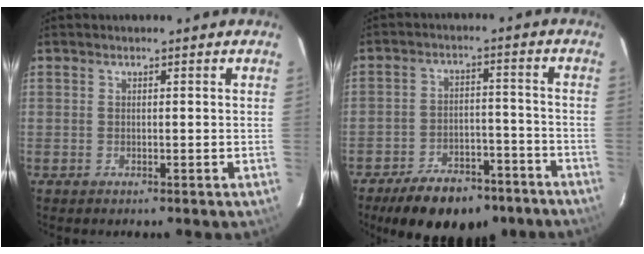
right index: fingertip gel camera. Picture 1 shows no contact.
{"total": 15.8, "force": [-11.9, 7.2, 7.3], "torque": [-0.147, 0.009, -0.157]}